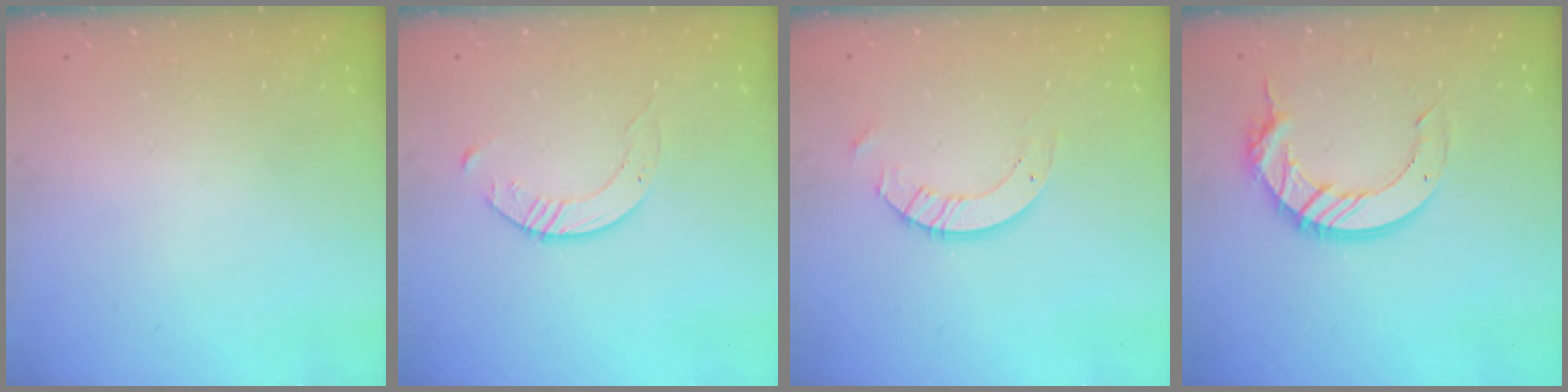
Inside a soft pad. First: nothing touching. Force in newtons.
{"total": 3.1, "press": 3.1, "slide": 0.4}
{"total": 6.1, "press": 6.1, "slide": 0.6}
{"total": 12.6, "press": 12.6, "slide": 1.2}